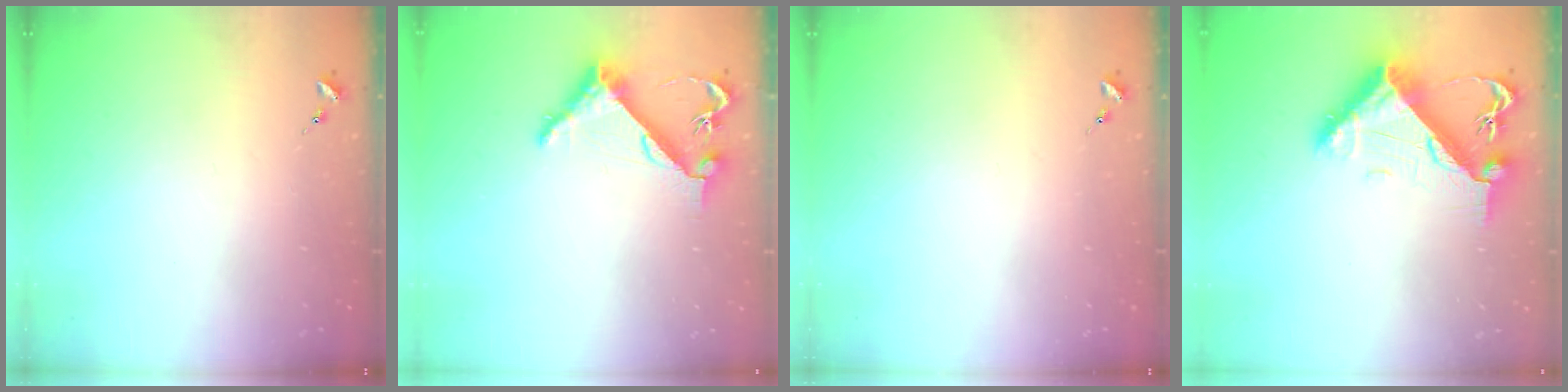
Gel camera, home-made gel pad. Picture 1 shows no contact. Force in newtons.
{"total": 6.3, "press": 6.3, "slide": 0.6}
{"total": 0.0}
{"total": 10.5, "press": 10.4, "slide": 1.3}